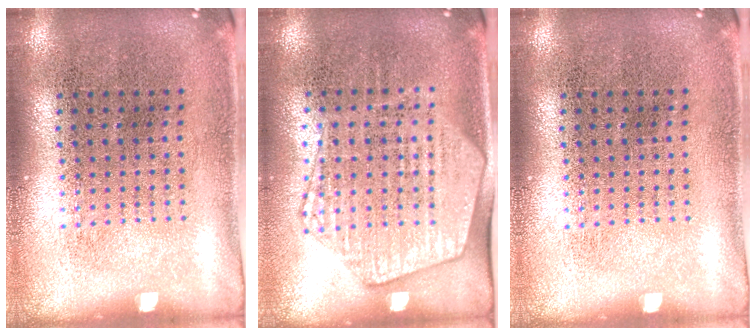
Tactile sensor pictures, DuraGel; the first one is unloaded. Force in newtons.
{"total": 2.1, "press": 1.9, "slide": 0.8}
{"total": 0.0}